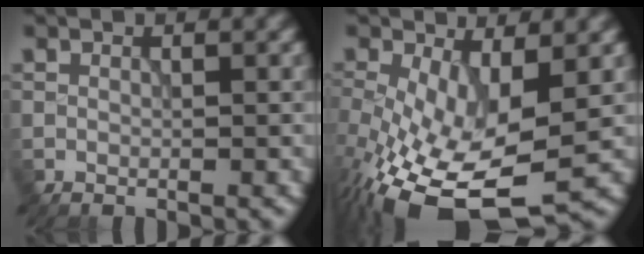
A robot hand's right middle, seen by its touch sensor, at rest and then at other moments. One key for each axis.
{"total": 12.1, "fx": -3.7, "fy": 5.3, "fz": 10.3, "tx": -0.205, "ty": -0.040, "tz": -0.052}